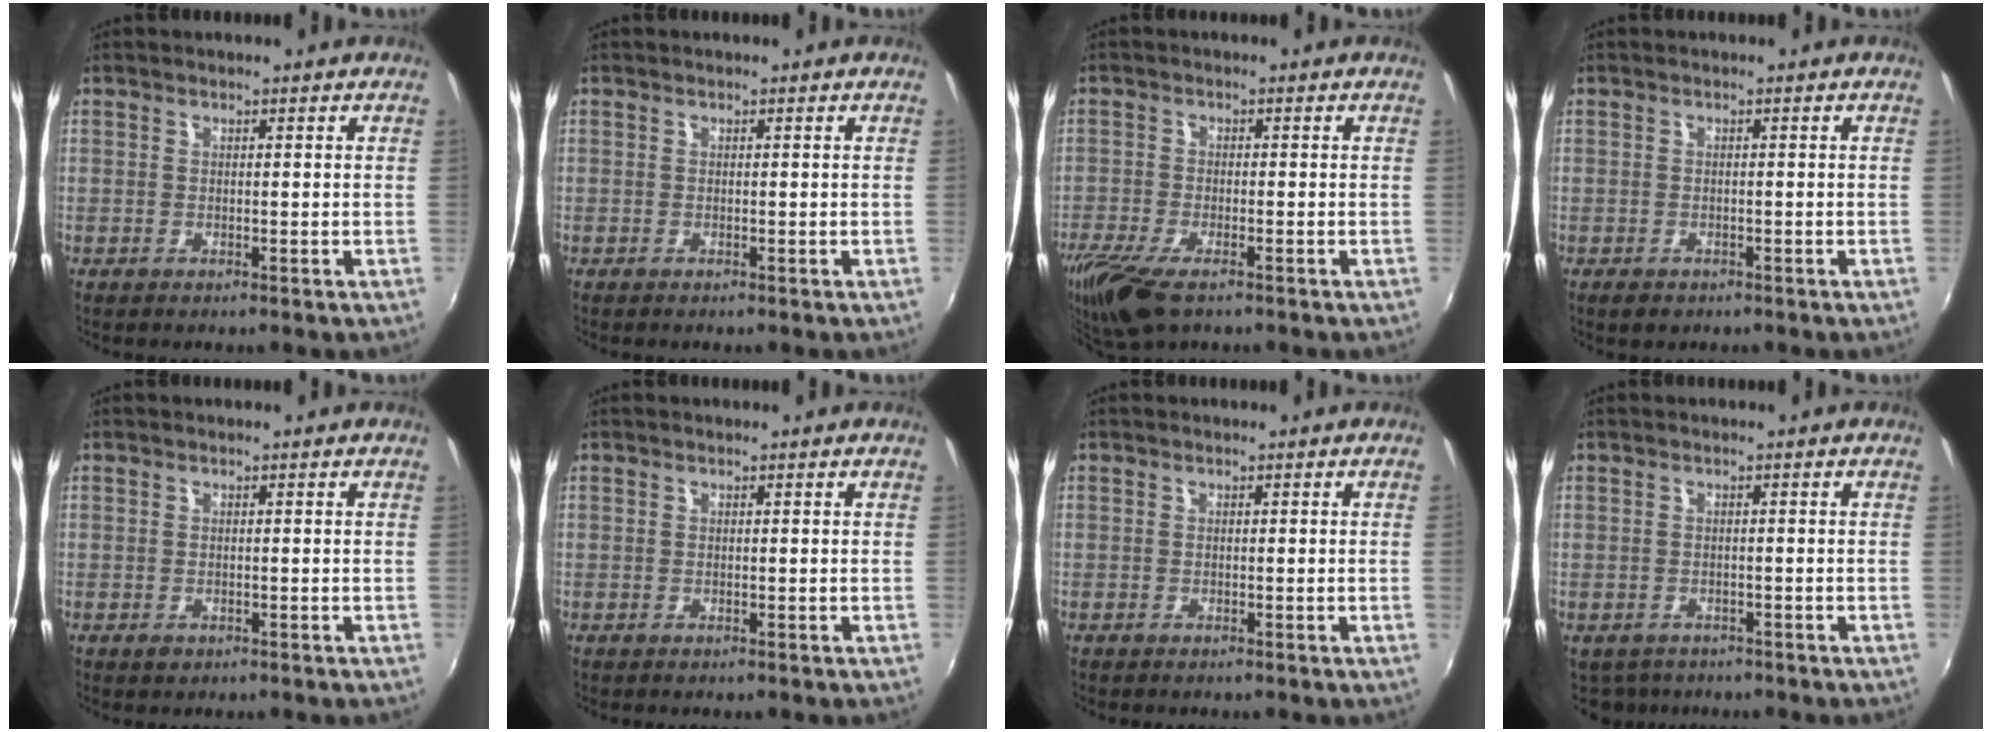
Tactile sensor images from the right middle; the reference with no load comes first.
{"total": 0.0}
{"total": 9.9, "force": [-6.8, 3.1, 6.4], "torque": [-0.154, -0.039, -0.131]}
{"total": 1.9, "force": [-1.2, 1.3, 0.8], "torque": [-0.017, -0.005, -0.017]}
{"total": 1.0, "force": [-0.6, 0.8, 0.4], "torque": [-0.006, -0.003, -0.009]}
{"total": 0.0}
{"total": 0.5, "force": [0.1, -0.3, 0.4], "torque": [0.000, -0.003, 0.000]}
{"total": 3.1, "force": [-2.3, 2.1, 0.6], "torque": [-0.019, -0.010, -0.031]}